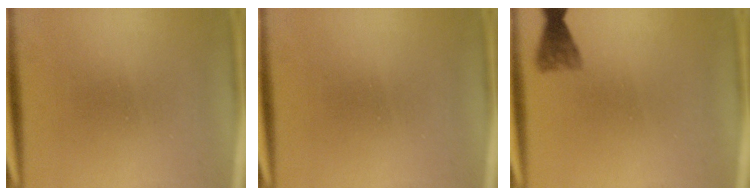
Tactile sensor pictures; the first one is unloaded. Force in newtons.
{"total": 0.0}
{"total": 2.9}